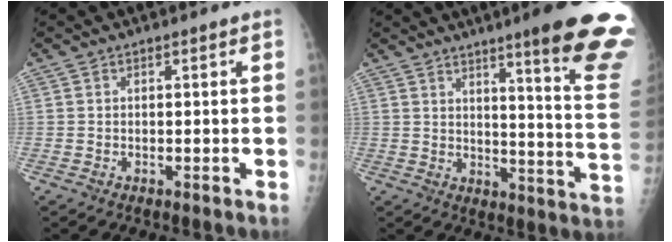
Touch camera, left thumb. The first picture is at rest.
{"total": 21.0, "force": [14.2, 1.3, 15.4], "torque": [-0.177, -0.089, 0.178]}